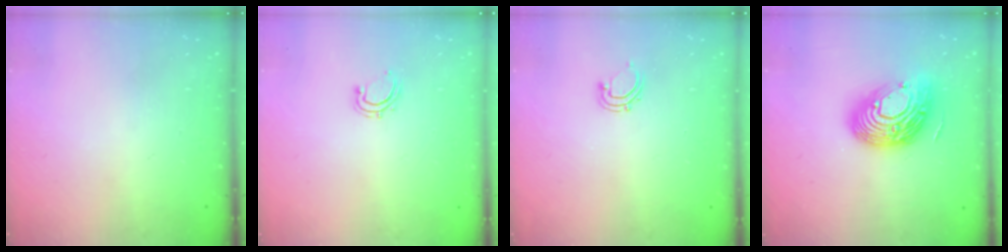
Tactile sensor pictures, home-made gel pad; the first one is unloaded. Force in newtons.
{"total": 4.2, "press": 4.1, "slide": 0.9}
{"total": 3.7, "press": 3.6, "slide": 0.8}
{"total": 17.9, "press": 17.9, "slide": 1.2}